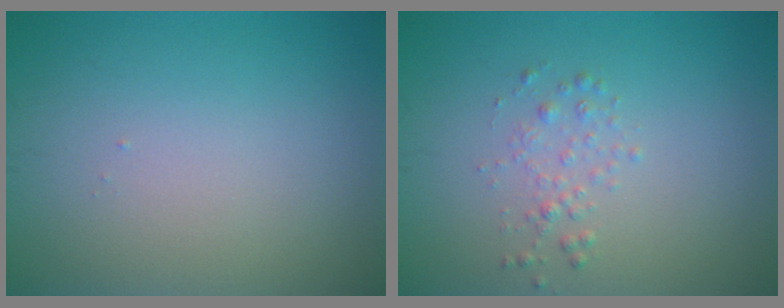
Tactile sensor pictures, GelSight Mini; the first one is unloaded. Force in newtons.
{"total": 1.3, "press": 1.3, "slide": 0.0}